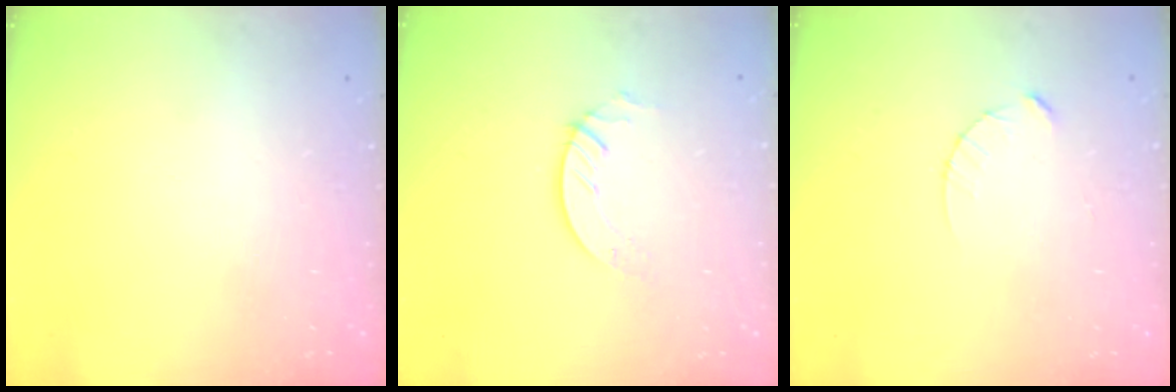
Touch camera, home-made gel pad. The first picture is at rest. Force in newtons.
{"total": 2.7, "press": 2.7, "slide": 0.2}
{"total": 2.5, "press": 2.5, "slide": 0.3}